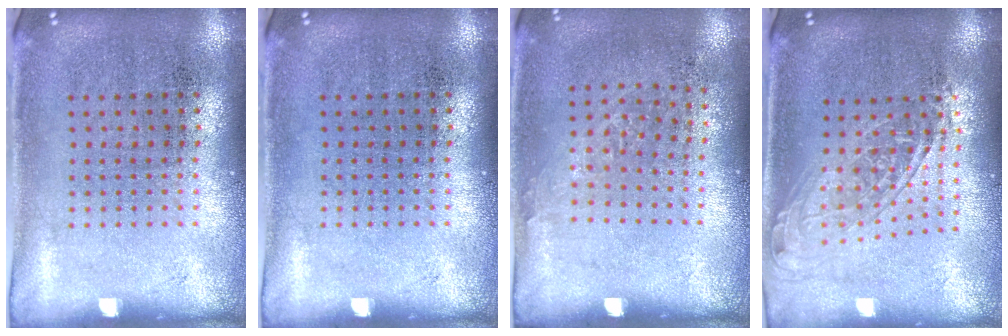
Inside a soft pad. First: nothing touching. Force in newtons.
{"total": 0.0}
{"total": 0.8, "press": 0.6, "slide": 0.6}
{"total": 1.6, "press": 1.2, "slide": 1.0}